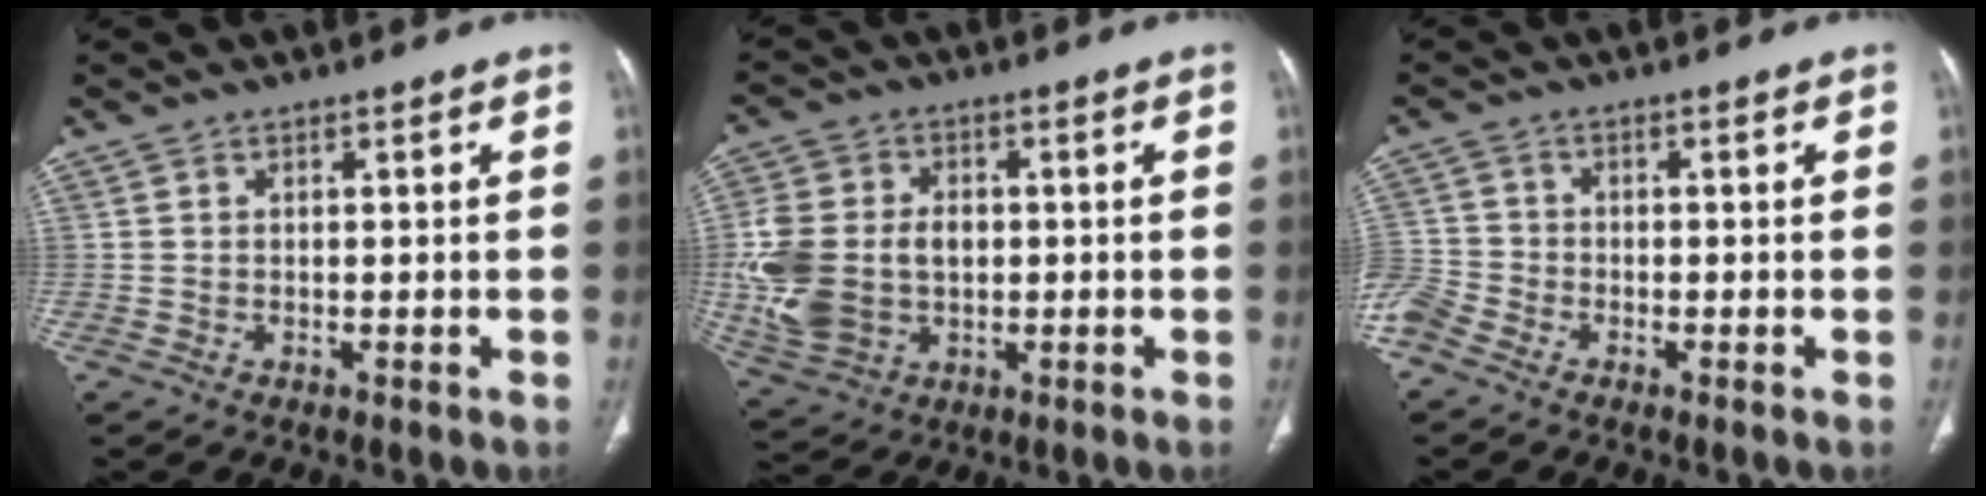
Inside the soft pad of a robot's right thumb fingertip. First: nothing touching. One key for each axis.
{"total": 16.3, "fx": -0.7, "fy": 12.2, "fz": 10.7, "tx": -0.233, "ty": 0.006, "tz": 0.003}
{"total": 5.2, "fx": -3.6, "fy": 3.1, "fz": 2.1, "tx": -0.054, "ty": 0.003, "tz": -0.083}